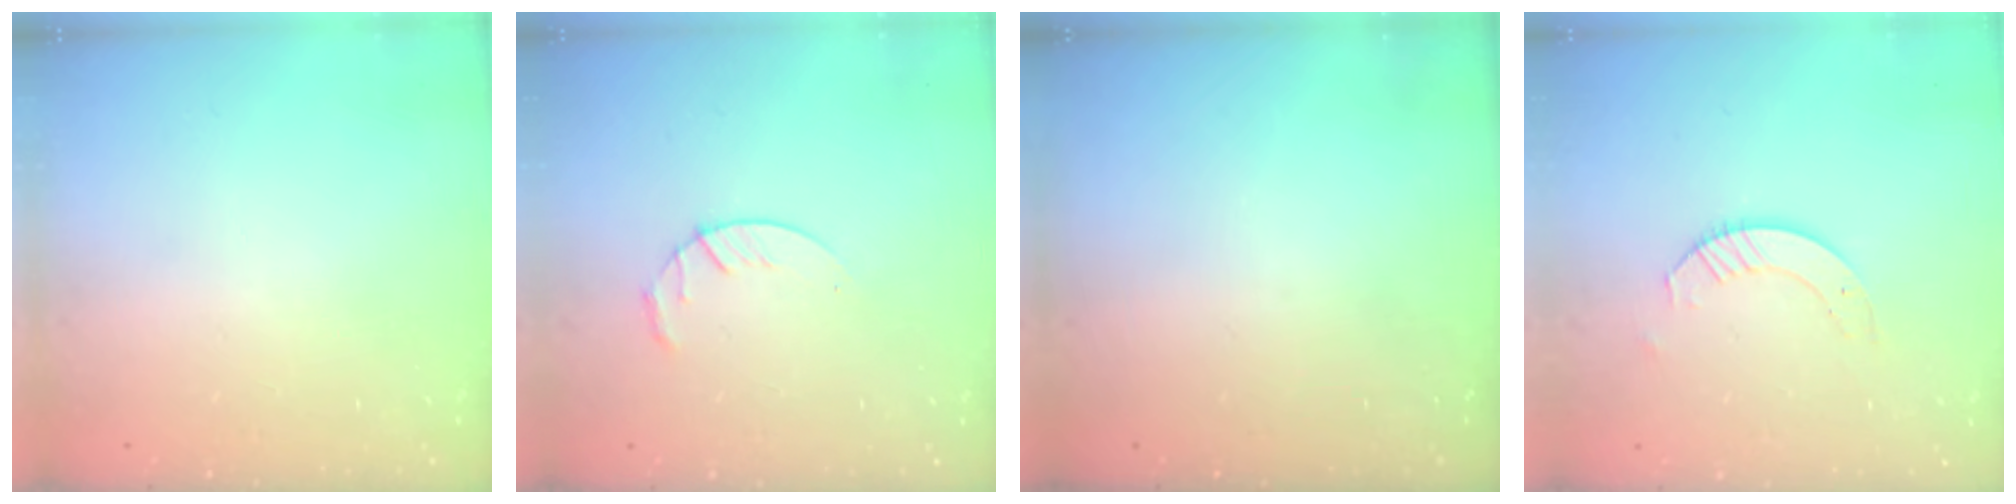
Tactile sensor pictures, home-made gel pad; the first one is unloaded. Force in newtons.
{"total": 4.3, "press": 4.2, "slide": 0.6}
{"total": 0.0}
{"total": 3.8, "press": 3.8, "slide": 0.1}